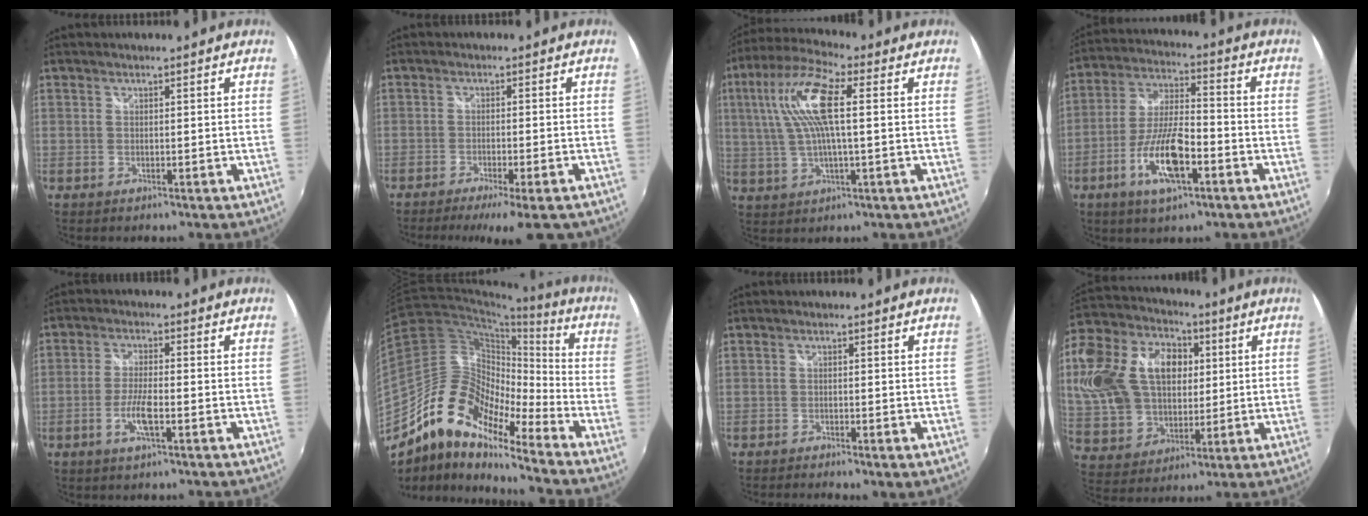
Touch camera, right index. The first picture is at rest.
{"total": 9.8, "force": [-7.5, 1.3, 6.1], "torque": [-0.123, -0.032, -0.115]}
{"total": 13.4, "force": [2.7, 3.4, 12.6], "torque": [-0.247, 0.018, 0.047]}
{"total": 12.9, "force": [-5.6, 3.9, 10.9], "torque": [-0.228, -0.006, -0.104]}
{"total": 5.2, "force": [-2.1, 1.0, 4.7], "torque": [-0.100, -0.003, -0.042]}
{"total": 15.1, "force": [-10.9, 5.3, 8.9], "torque": [-0.149, 0.011, -0.226]}
{"total": 2.6, "force": [-1.6, 0.5, 1.9], "torque": [-0.035, -0.011, -0.025]}
{"total": 24.9, "force": [5.0, 18.1, 16.4], "torque": [-0.382, 0.052, 0.103]}